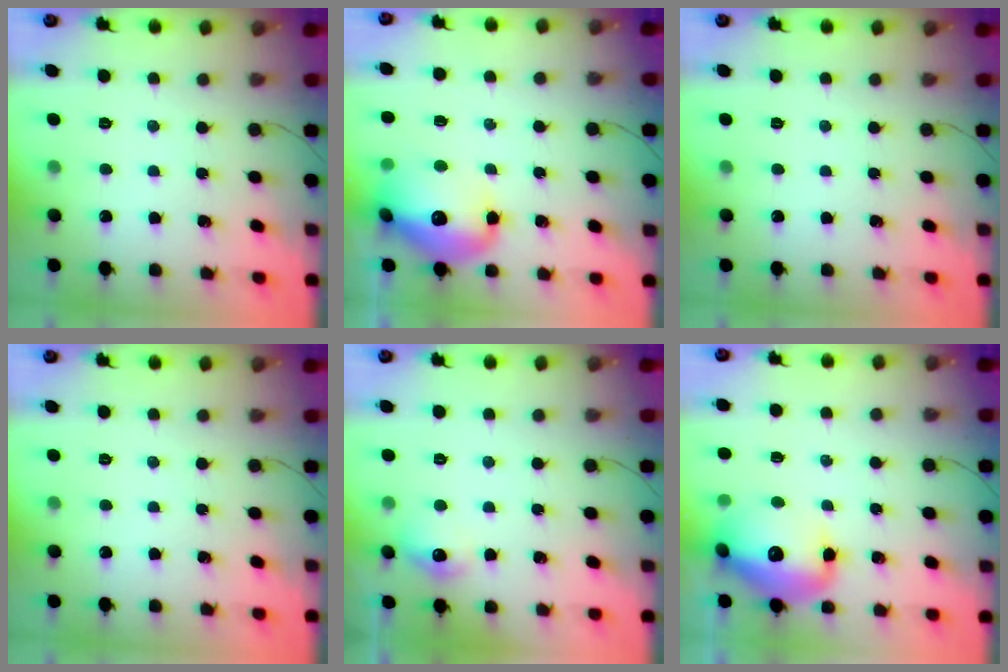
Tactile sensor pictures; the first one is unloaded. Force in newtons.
{"total": 17.7, "press": 17.4, "slide": 3.4}
{"total": 0.0}
{"total": 0.0}
{"total": 7.4, "press": 7.4, "slide": 0.8}
{"total": 15.7, "press": 15.4, "slide": 3.4}